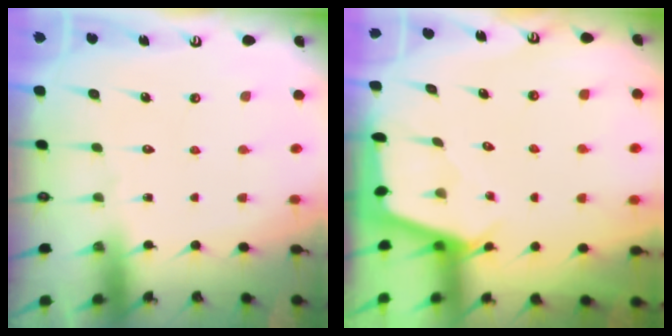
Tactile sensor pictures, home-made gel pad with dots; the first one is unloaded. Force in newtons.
{"total": 2.5, "press": 2.5, "slide": 0.3}